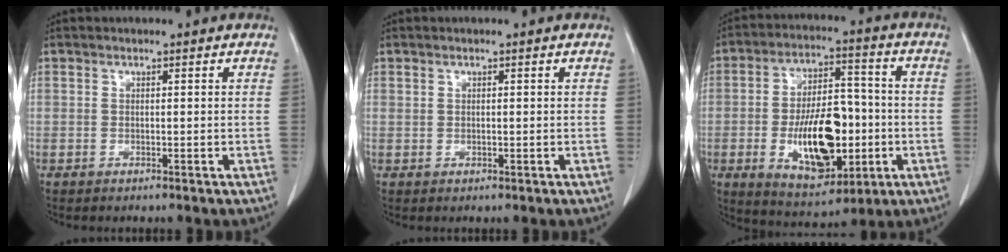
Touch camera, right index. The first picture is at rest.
{"total": 0.0}
{"total": 15.9, "force": [-3.5, 7.3, 13.7], "torque": [-0.240, 0.009, -0.044]}